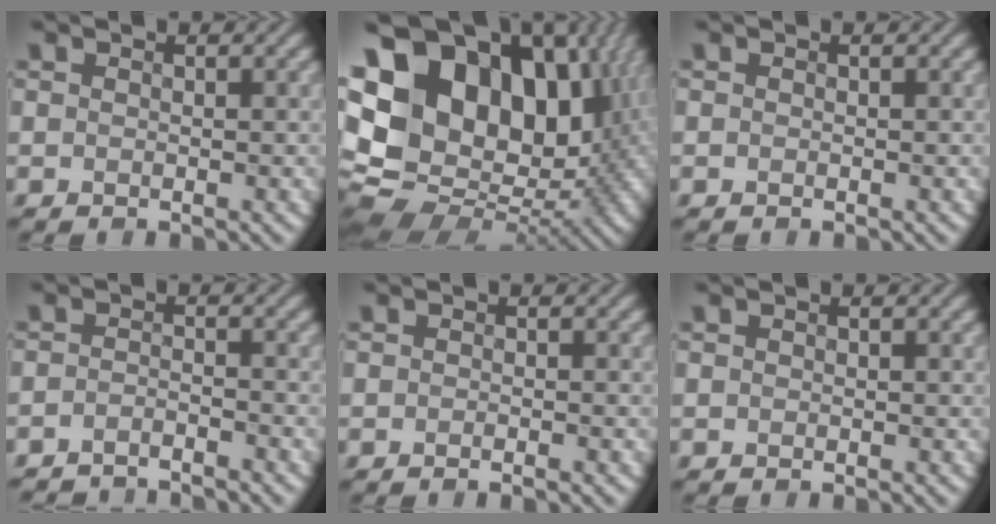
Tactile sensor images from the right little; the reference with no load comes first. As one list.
[{"total": 20.2, "force": [5.4, 13.8, 13.7], "torque": [-0.251, 0.031, 0.114]}, {"total": 0.0}, {"total": 3.1, "force": [-3.1, 0.2, 0.5], "torque": [-0.012, -0.004, -0.056]}, {"total": 0.5, "force": [-0.4, 0.0, 0.3], "torque": [-0.005, 0.002, -0.006]}, {"total": 0.0}]